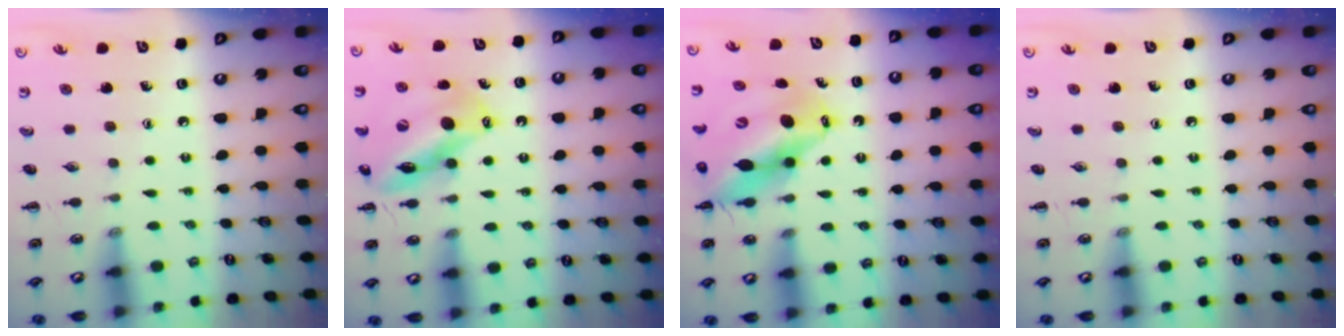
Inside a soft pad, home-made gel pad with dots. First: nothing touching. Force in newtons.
{"total": 13.6, "press": 13.1, "slide": 3.6}
{"total": 14.7, "press": 14.2, "slide": 3.9}
{"total": 0.0}